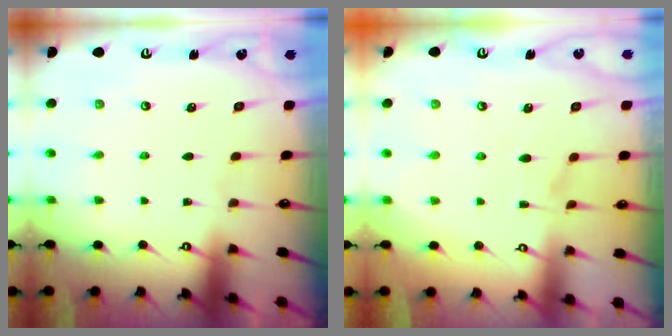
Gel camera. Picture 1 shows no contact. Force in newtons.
{"total": 4.9, "press": 4.7, "slide": 1.3}